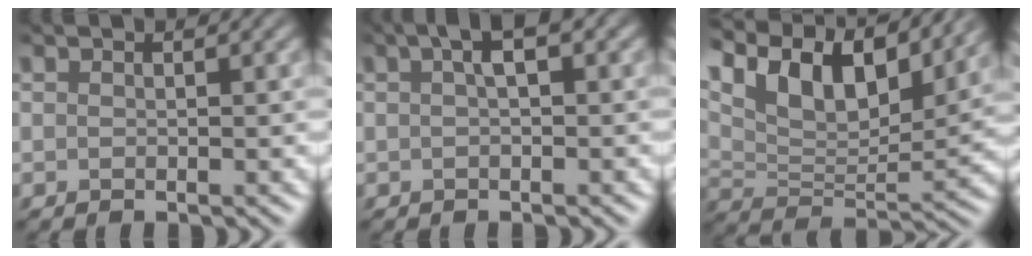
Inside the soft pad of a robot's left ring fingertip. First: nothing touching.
{"total": 2.0, "force": [0.6, 0.2, 1.9], "torque": [-0.028, 0.010, 0.008]}
{"total": 11.7, "force": [7.9, 4.4, 7.4], "torque": [-0.139, 0.021, 0.136]}